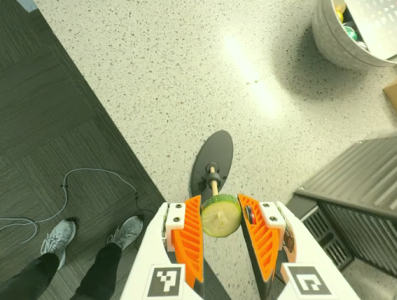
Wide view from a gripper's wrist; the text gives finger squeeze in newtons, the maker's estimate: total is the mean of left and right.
{"total": 9.7, "left": 9.9, "right": 9.5}